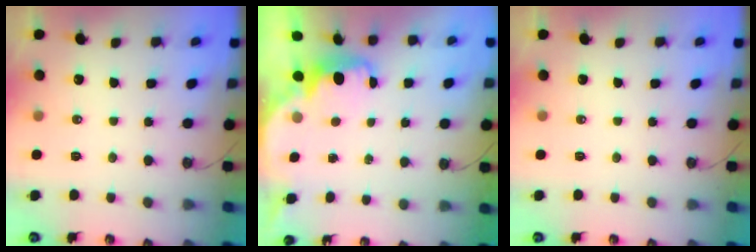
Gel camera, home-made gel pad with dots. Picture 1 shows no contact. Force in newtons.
{"total": 2.2, "press": 2.1, "slide": 0.7}
{"total": 0.0}